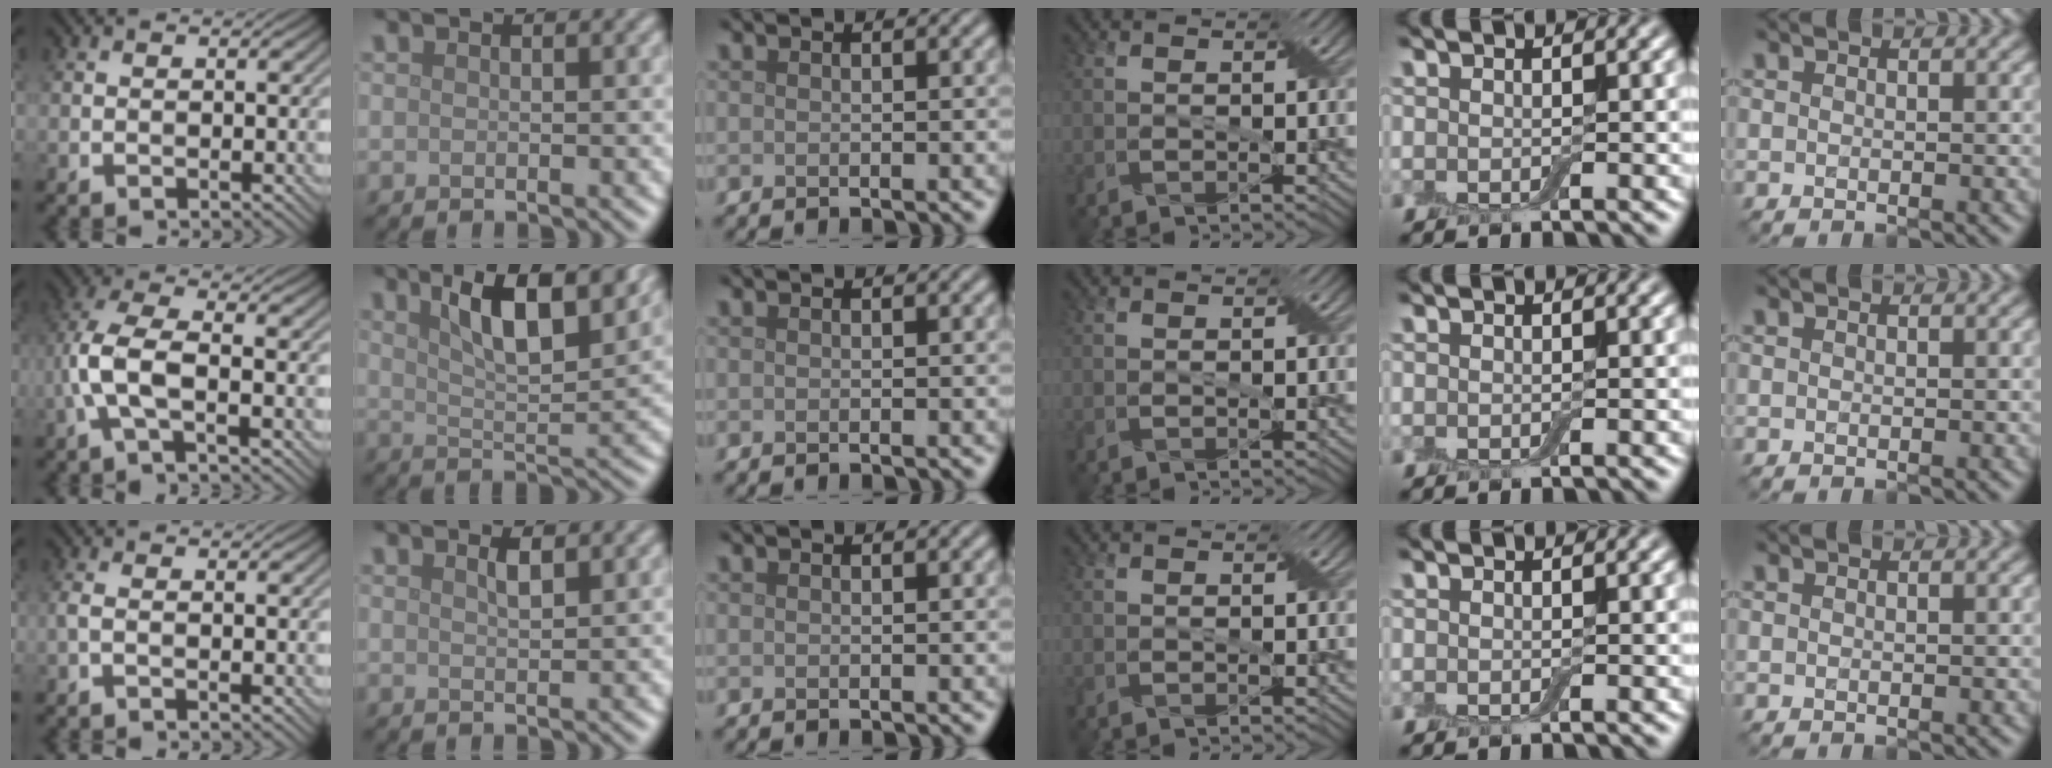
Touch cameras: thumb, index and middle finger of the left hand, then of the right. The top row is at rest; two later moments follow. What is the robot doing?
{"motion": "insert", "object": "box of matches"}